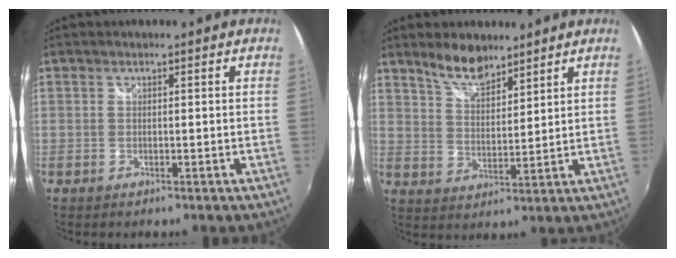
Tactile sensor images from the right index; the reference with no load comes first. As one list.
[{"total": 6.9, "force": [5.7, 2.4, 3.1], "torque": [-0.053, 0.000, 0.108]}]